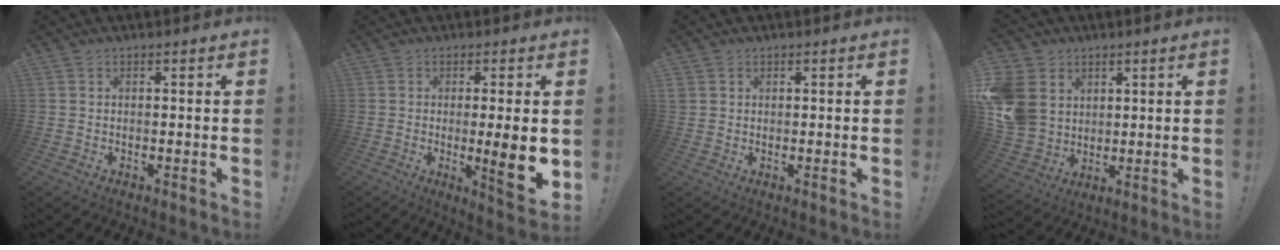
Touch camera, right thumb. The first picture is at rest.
{"total": 10.1, "force": [-0.8, 1.2, 10.0], "torque": [-0.136, -0.014, -0.012]}
{"total": 1.4, "force": [0.8, 1.2, 0.3], "torque": [-0.008, 0.002, 0.017]}
{"total": 12.8, "force": [3.3, 10.9, 5.8], "torque": [-0.129, -0.014, 0.073]}